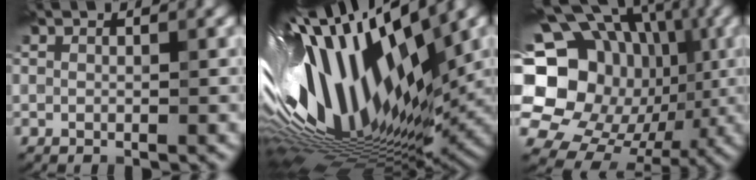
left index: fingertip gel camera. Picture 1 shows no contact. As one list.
[{"total": 17.6, "force": [2.3, 6.7, 16.0], "torque": [-0.283, 0.004, 0.036]}, {"total": 19.5, "force": [0.9, 16.9, 9.6], "torque": [-0.173, 0.022, 0.006]}]